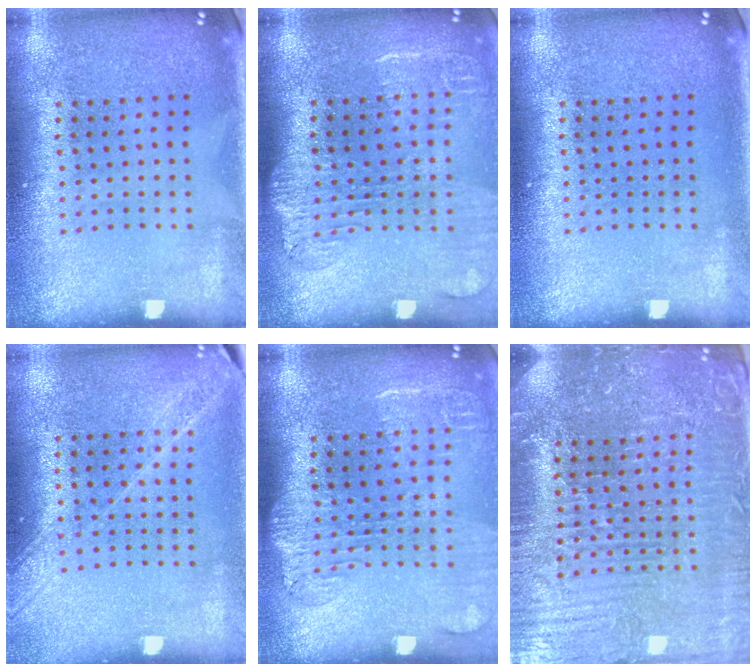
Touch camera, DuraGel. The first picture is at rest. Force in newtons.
{"total": 1.8, "press": 1.5, "slide": 0.9}
{"total": 0.0}
{"total": 1.6, "press": 1.5, "slide": 0.7}
{"total": 1.8, "press": 1.5, "slide": 0.9}
{"total": 4.5, "press": 4.3, "slide": 1.2}